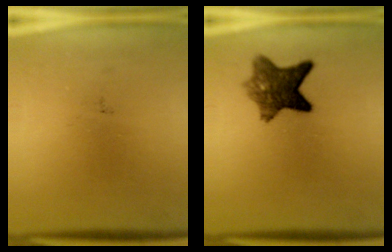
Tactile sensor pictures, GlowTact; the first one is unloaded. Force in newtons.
{"total": 7.5}